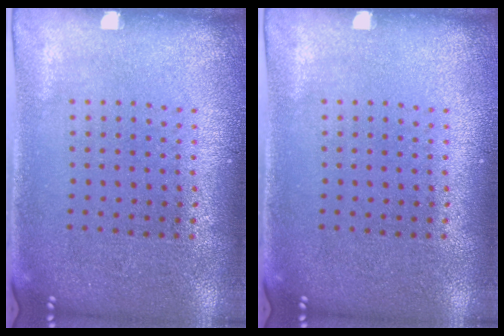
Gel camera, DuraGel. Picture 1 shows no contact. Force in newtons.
{"total": 0.0}